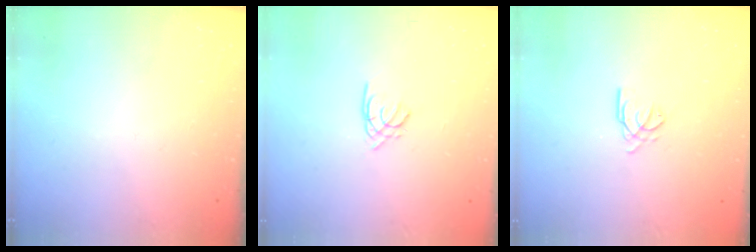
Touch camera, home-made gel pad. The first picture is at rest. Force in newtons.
{"total": 1.4, "press": 1.4, "slide": 0.4}
{"total": 2.6, "press": 2.6, "slide": 0.1}